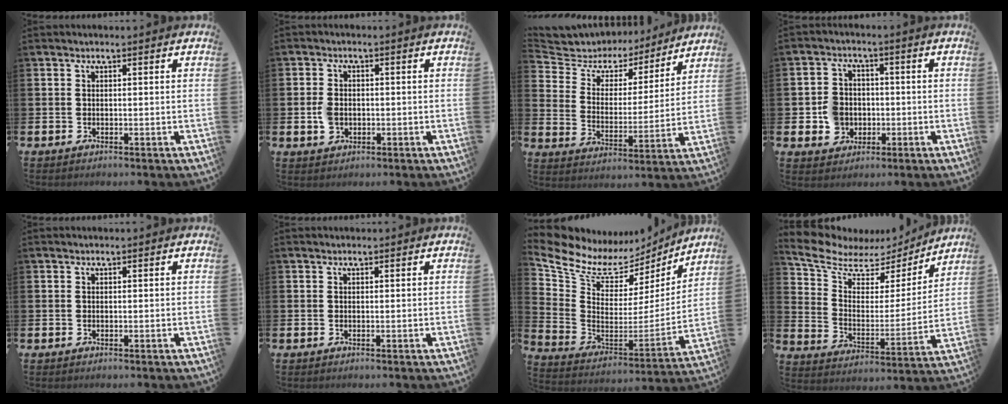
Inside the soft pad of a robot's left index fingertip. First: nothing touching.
{"total": 2.8, "force": [-0.3, 2.2, 1.7], "torque": [-0.035, 0.008, -0.007]}
{"total": 6.9, "force": [6.1, 3.2, 0.6], "torque": [-0.051, -0.050, 0.104]}
{"total": 5.1, "force": [-0.4, 4.8, 1.6], "torque": [-0.043, 0.016, -0.007]}
{"total": 0.0}
{"total": 0.5, "force": [0.5, 0.1, 0.1], "torque": [0.006, -0.002, 0.007]}
{"total": 8.8, "force": [6.9, 4.7, 2.7], "torque": [-0.103, -0.045, 0.121]}
{"total": 7.7, "force": [6.6, 3.5, 1.7], "torque": [-0.082, -0.044, 0.115]}